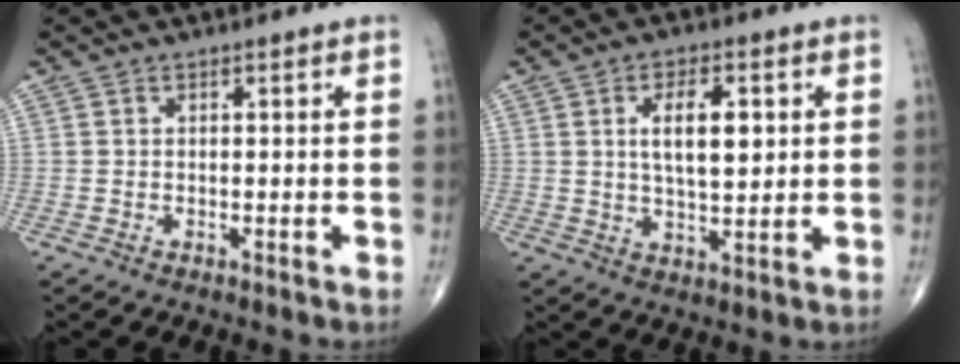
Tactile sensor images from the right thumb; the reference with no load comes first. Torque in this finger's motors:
{"motor_torque": [0.64, 0.69, 1.02, 0.10, 0.31]}